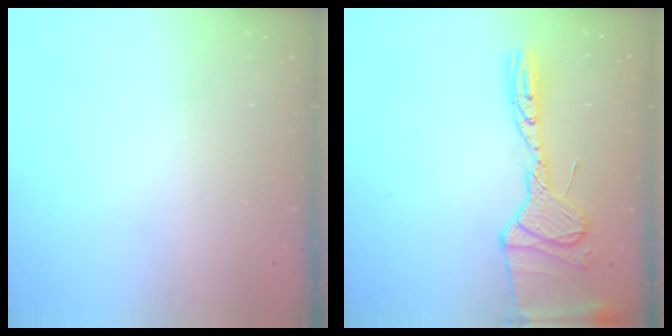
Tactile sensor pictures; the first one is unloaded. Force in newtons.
{"total": 17.4, "press": 17.2, "slide": 2.8}